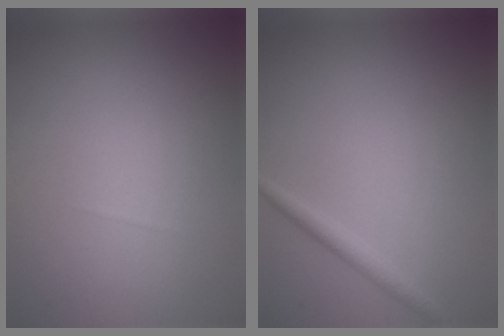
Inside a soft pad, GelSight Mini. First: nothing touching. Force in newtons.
{"total": 1.5, "press": 1.5, "slide": 0.0}